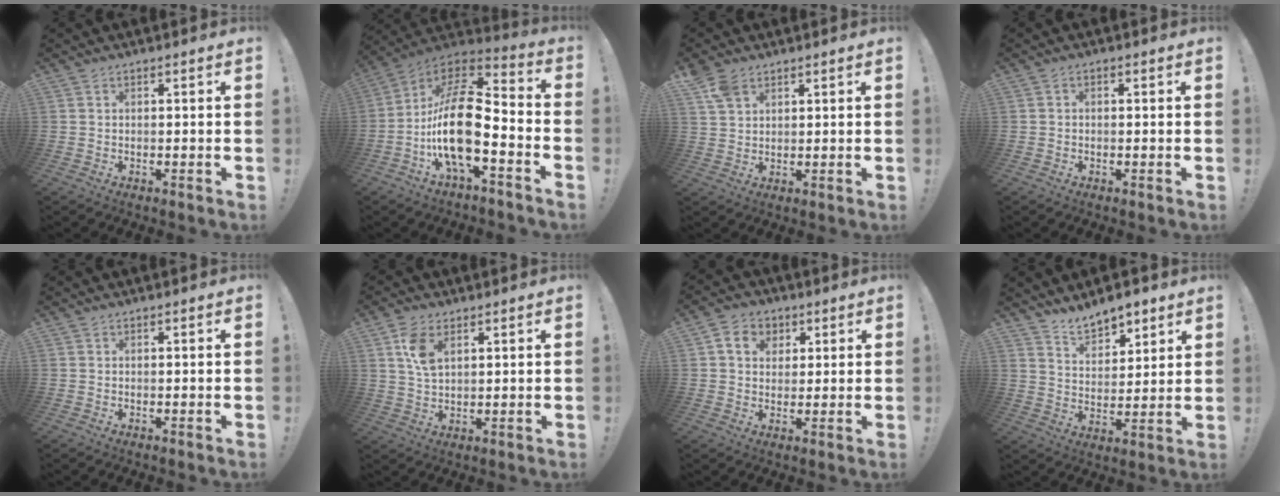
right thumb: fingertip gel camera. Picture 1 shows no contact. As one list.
[{"total": 20.6, "force": [-5.1, 8.4, 18.1], "torque": [-0.366, 0.027, -0.085]}, {"total": 6.2, "force": [3.7, 3.9, 3.1], "torque": [-0.060, -0.007, 0.073]}, {"total": 0.9, "force": [-0.5, 0.6, 0.5], "torque": [-0.012, 0.004, -0.009]}, {"total": 0.0}, {"total": 7.2, "force": [3.2, 4.0, 5.2], "torque": [-0.096, -0.008, 0.057]}, {"total": 7.9, "force": [2.6, 6.6, 3.4], "torque": [-0.050, 0.000, 0.050]}, {"total": 8.5, "force": [7.3, 3.8, 2.4], "torque": [-0.044, -0.049, 0.139]}]